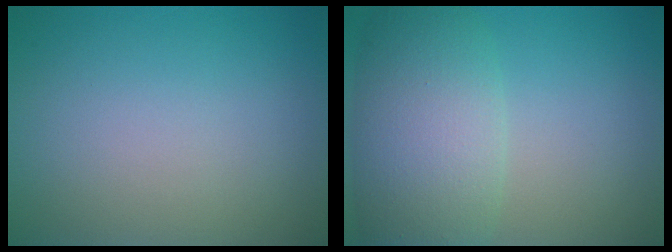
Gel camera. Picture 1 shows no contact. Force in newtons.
{"total": 7.7, "press": 7.7, "slide": 0.2}